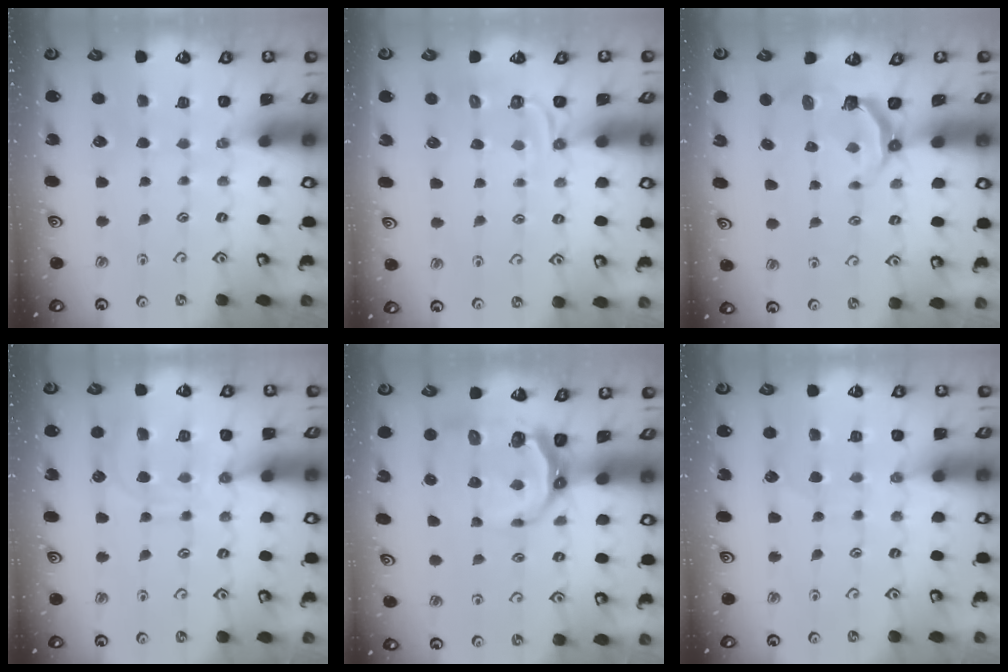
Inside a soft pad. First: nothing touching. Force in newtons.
{"total": 4.2, "press": 3.9, "slide": 1.6}
{"total": 5.1, "press": 3.6, "slide": 3.6}
{"total": 11.8, "press": 11.8, "slide": 1.1}
{"total": 8.1, "press": 7.4, "slide": 3.4}
{"total": 6.8, "press": 6.8, "slide": 0.5}